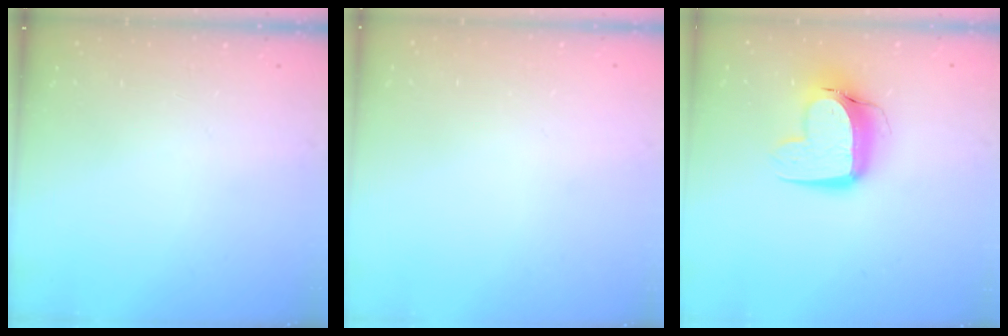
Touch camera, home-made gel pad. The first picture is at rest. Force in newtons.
{"total": 0.0}
{"total": 12.0, "press": 12.0, "slide": 1.2}